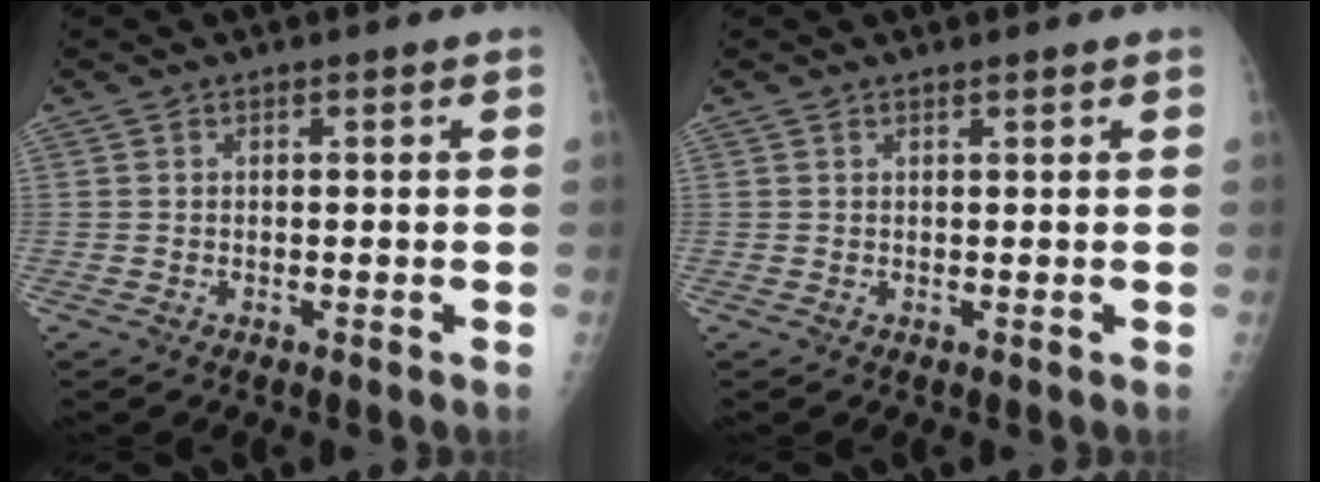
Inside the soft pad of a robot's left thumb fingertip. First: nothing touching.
{"total": 0.5, "force": [0.4, 0.0, 0.3], "torque": [-0.007, -0.002, 0.008]}